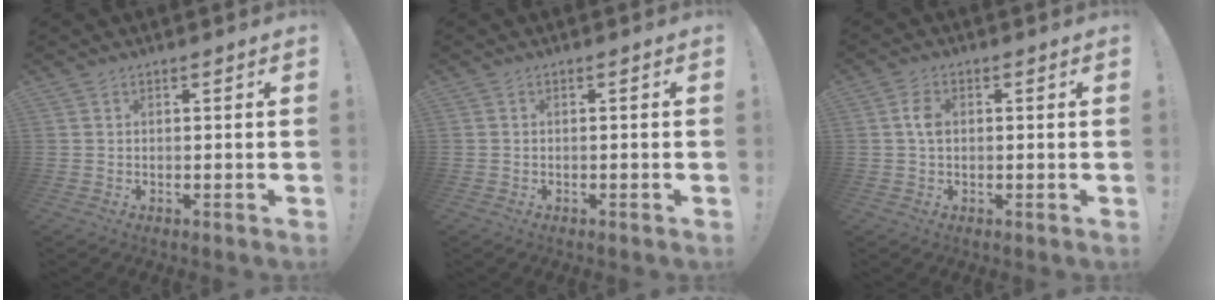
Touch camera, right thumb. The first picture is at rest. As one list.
[{"total": 0.5, "force": [-0.5, -0.2, 0.1], "torque": [-0.002, -0.003, -0.008]}, {"total": 4.2, "force": [0.5, 2.7, 3.1], "torque": [-0.051, 0.006, 0.008]}]